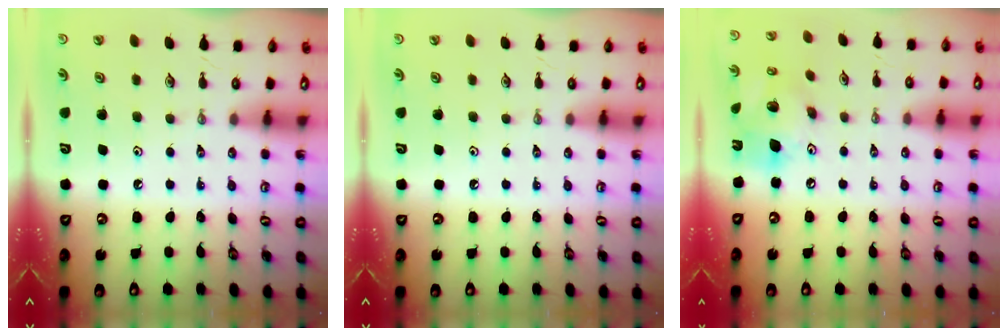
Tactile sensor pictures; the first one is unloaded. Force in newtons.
{"total": 0.0}
{"total": 15.2, "press": 14.9, "slide": 3.0}